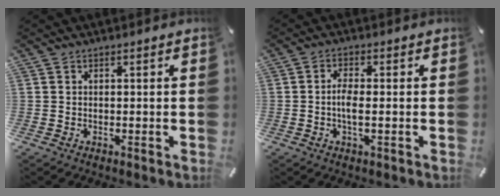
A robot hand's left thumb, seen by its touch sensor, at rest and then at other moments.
{"total": 3.8, "force": [-0.7, 1.2, 3.6], "torque": [-0.078, -0.002, -0.018]}